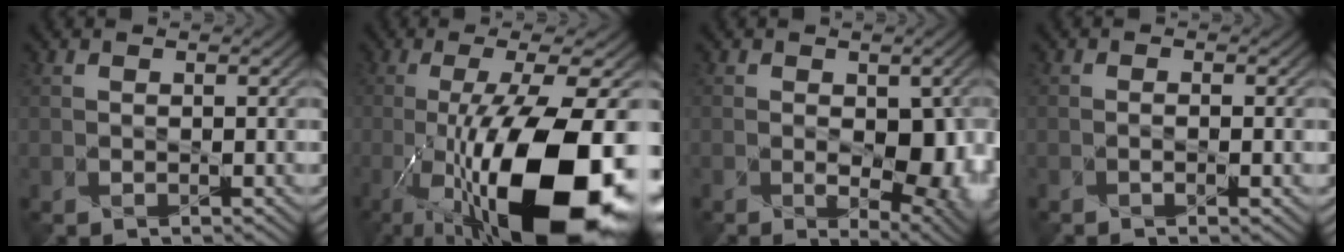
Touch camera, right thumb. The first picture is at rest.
{"total": 18.5, "force": [-6.5, 5.7, 16.3], "torque": [-0.285, -0.011, -0.108]}
{"total": 7.4, "force": [-1.2, 4.1, 6.0], "torque": [-0.084, -0.030, 0.002]}
{"total": 0.9, "force": [-0.4, 0.1, 0.8], "torque": [-0.011, -0.004, -0.011]}